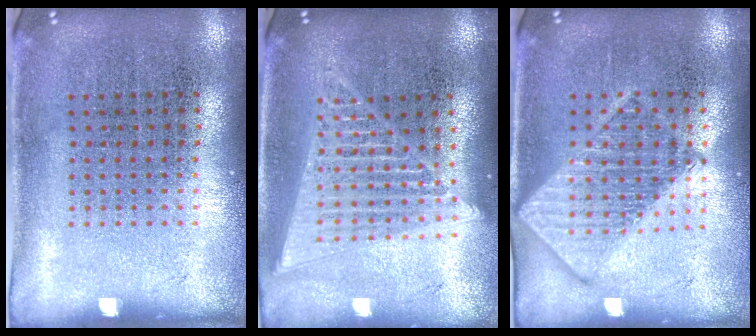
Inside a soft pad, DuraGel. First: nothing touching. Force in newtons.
{"total": 1.8, "press": 1.6, "slide": 0.9}
{"total": 2.7, "press": 2.7, "slide": 0.3}